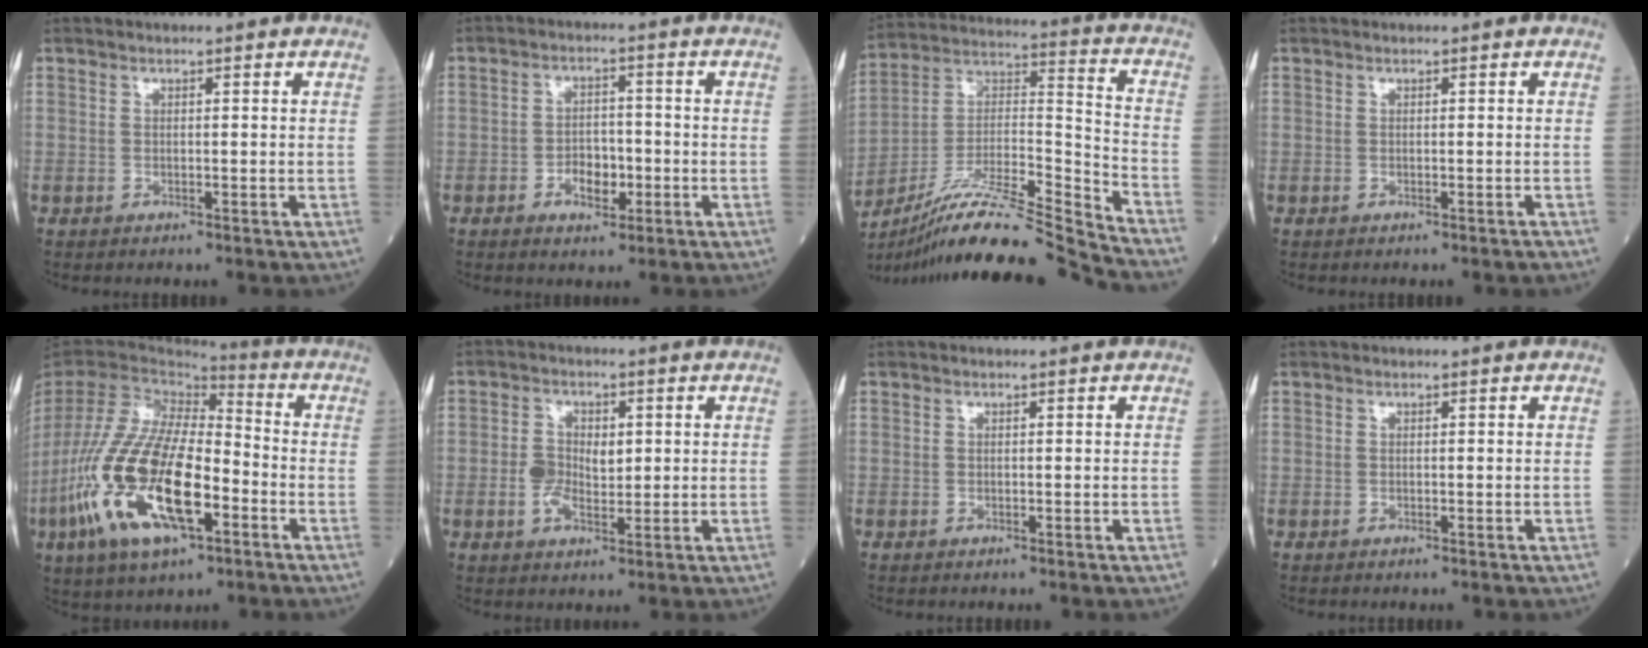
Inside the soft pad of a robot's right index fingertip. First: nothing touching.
{"total": 4.5, "force": [-1.7, 2.6, 3.2], "torque": [-0.049, 0.005, -0.027]}
{"total": 20.2, "force": [-18.3, -1.7, 8.2], "torque": [-0.164, 0.017, -0.325]}
{"total": 0.0}
{"total": 21.1, "force": [-7.4, 7.4, 18.3], "torque": [-0.418, -0.027, -0.134]}
{"total": 4.9, "force": [-0.1, 3.0, 3.9], "torque": [-0.078, 0.010, 0.001]}
{"total": 0.0}
{"total": 0.0}